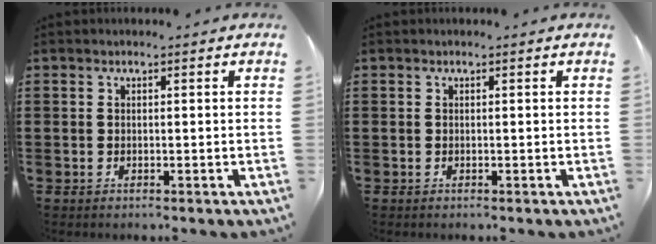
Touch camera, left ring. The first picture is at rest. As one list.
[{"total": 0.0}]